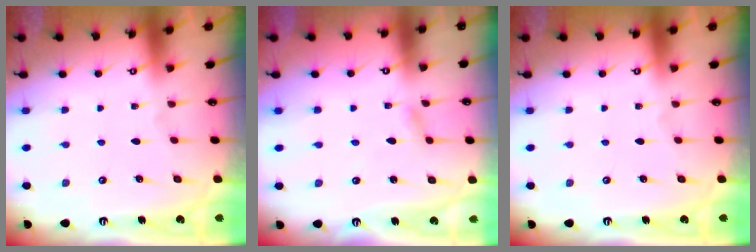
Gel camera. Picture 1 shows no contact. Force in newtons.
{"total": 1.6, "press": 1.6, "slide": 0.1}
{"total": 0.0}